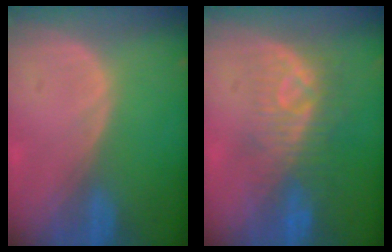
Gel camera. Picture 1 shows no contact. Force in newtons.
{"total": 8.2, "press": 7.5, "slide": 3.4}